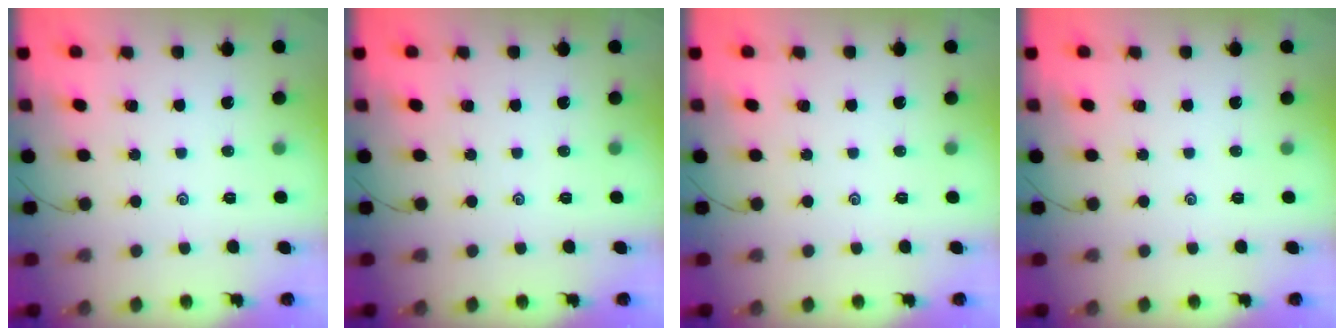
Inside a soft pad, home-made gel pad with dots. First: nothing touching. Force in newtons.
{"total": 0.0}
{"total": 0.0}
{"total": 0.0}